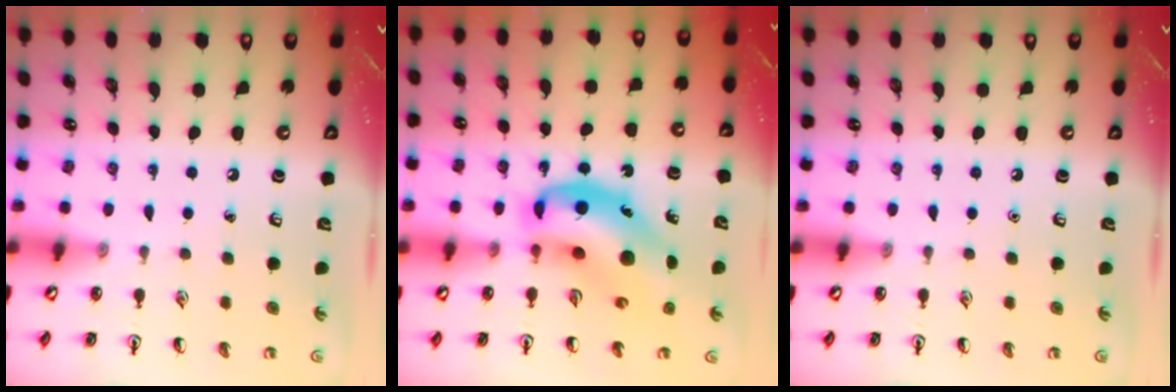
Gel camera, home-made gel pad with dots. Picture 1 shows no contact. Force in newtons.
{"total": 14.3, "press": 13.8, "slide": 3.8}
{"total": 0.0}